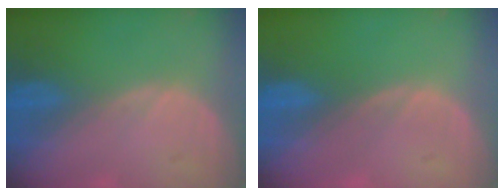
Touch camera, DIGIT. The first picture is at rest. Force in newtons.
{"total": 0.0}